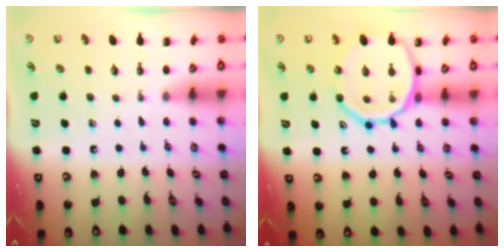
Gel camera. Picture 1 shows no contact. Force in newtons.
{"total": 16.0, "press": 15.8, "slide": 2.4}